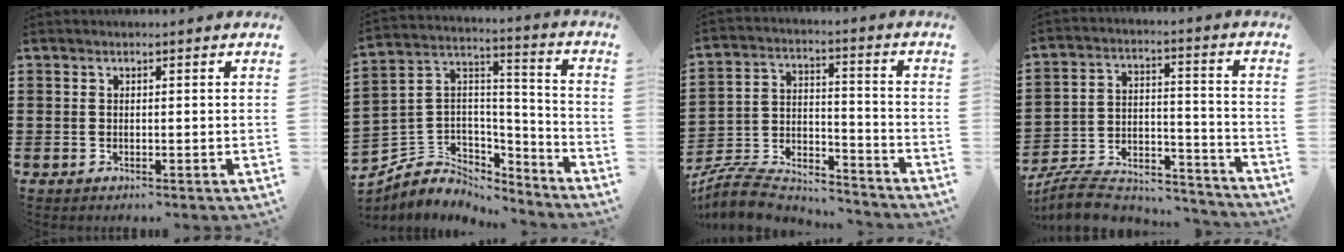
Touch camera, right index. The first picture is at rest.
{"total": 5.4, "force": [-3.6, 4.1, 0.4], "torque": [-0.039, -0.012, -0.074]}
{"total": 7.8, "force": [-7.4, 1.7, 1.4], "torque": [-0.039, 0.005, -0.150]}
{"total": 8.1, "force": [-7.5, 2.1, 2.2], "torque": [-0.044, 0.012, -0.146]}